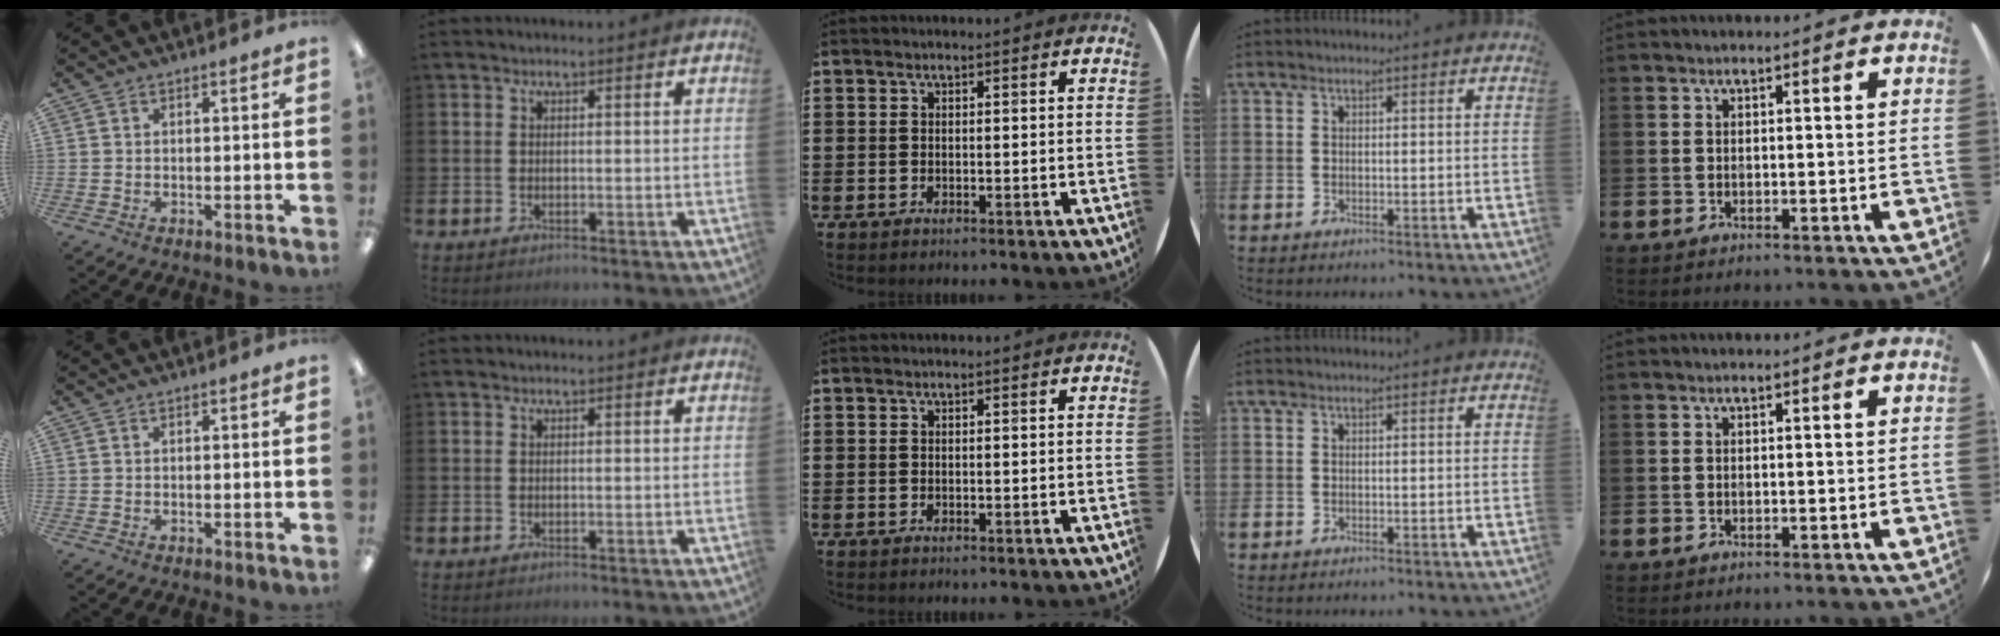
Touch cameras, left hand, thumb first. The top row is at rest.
{}